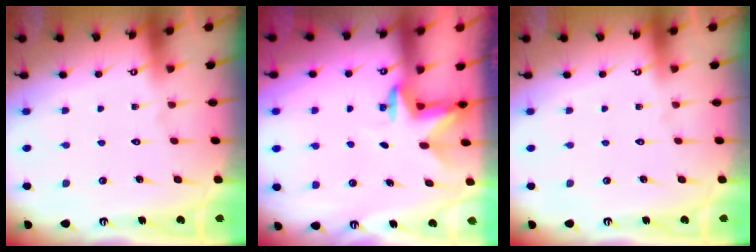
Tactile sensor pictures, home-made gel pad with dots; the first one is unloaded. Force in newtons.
{"total": 2.8, "press": 2.8, "slide": 0.7}
{"total": 0.0}